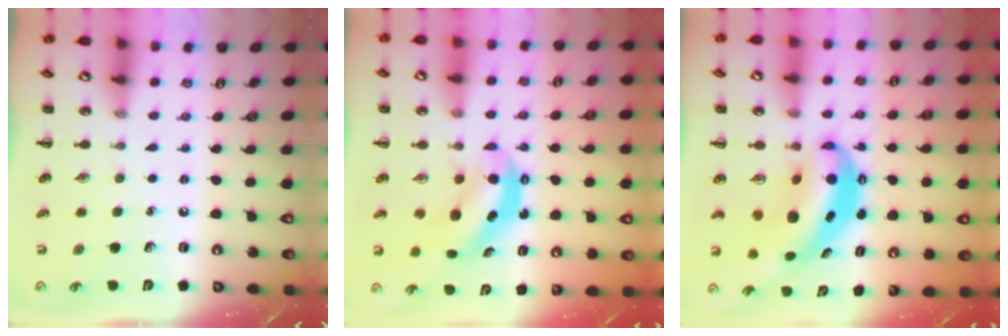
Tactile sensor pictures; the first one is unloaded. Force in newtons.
{"total": 5.9, "press": 5.8, "slide": 0.4}
{"total": 9.2, "press": 8.9, "slide": 2.3}